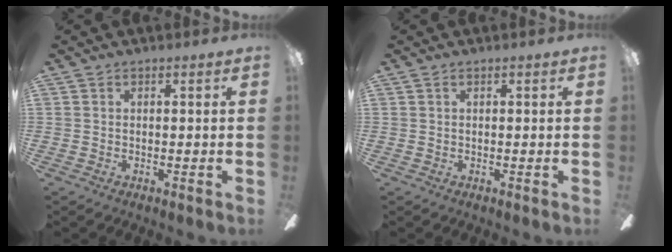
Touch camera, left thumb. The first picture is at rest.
{"total": 0.0}